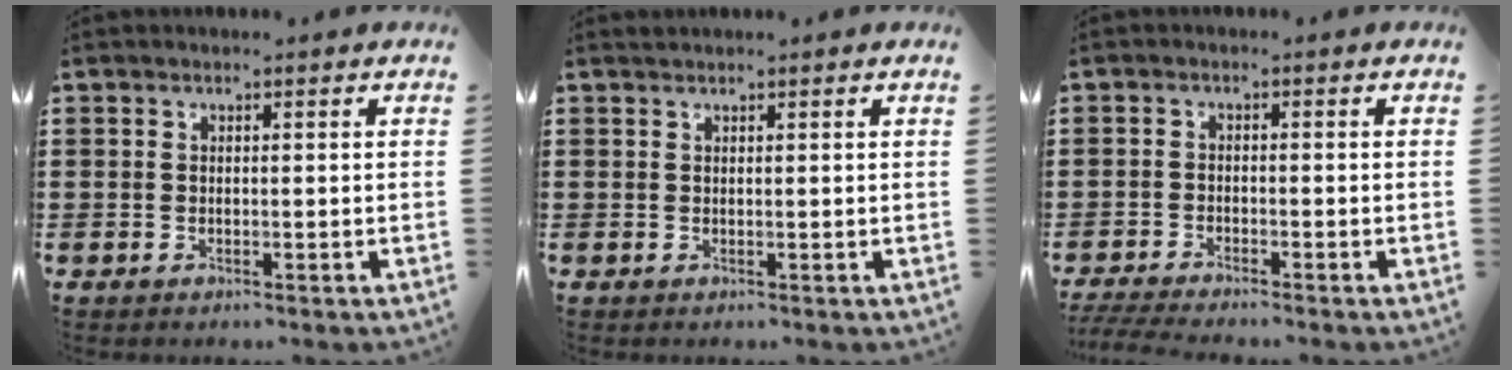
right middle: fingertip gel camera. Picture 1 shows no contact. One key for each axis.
{"total": 0.5, "fx": 0.5, "fy": 0.0, "fz": 0.1, "tx": -0.003, "ty": -0.002, "tz": 0.010}
{"total": 2.5, "fx": -2.4, "fy": 0.0, "fz": 0.9, "tx": -0.028, "ty": -0.006, "tz": -0.052}